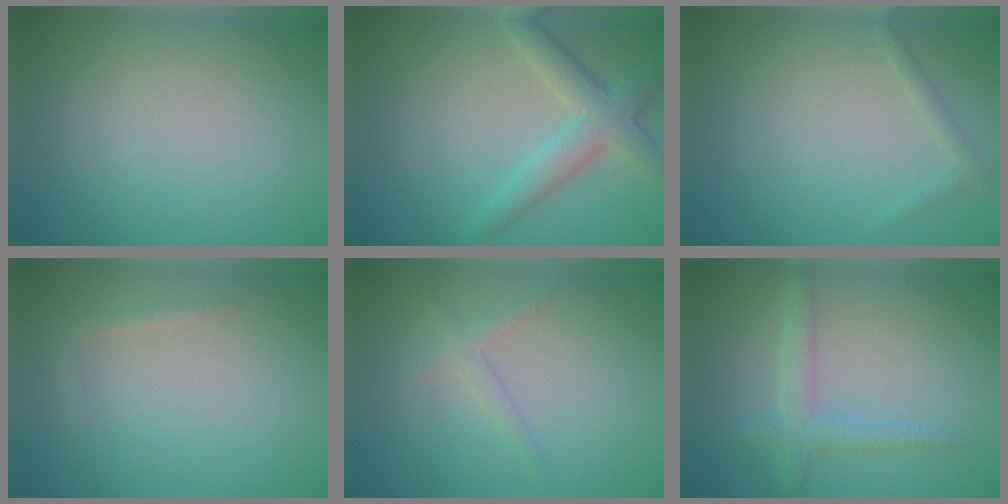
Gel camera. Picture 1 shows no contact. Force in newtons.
{"total": 4.0, "press": 4.0, "slide": 0.1}
{"total": 1.0, "press": 1.0, "slide": 0.0}
{"total": 0.9, "press": 0.9, "slide": 0.1}
{"total": 1.4, "press": 1.4, "slide": 0.1}
{"total": 2.0, "press": 2.0, "slide": 0.1}